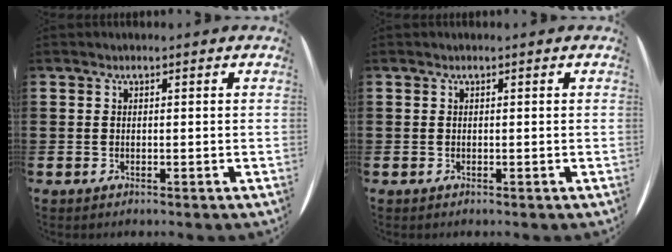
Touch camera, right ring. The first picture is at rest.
{"total": 0.0}